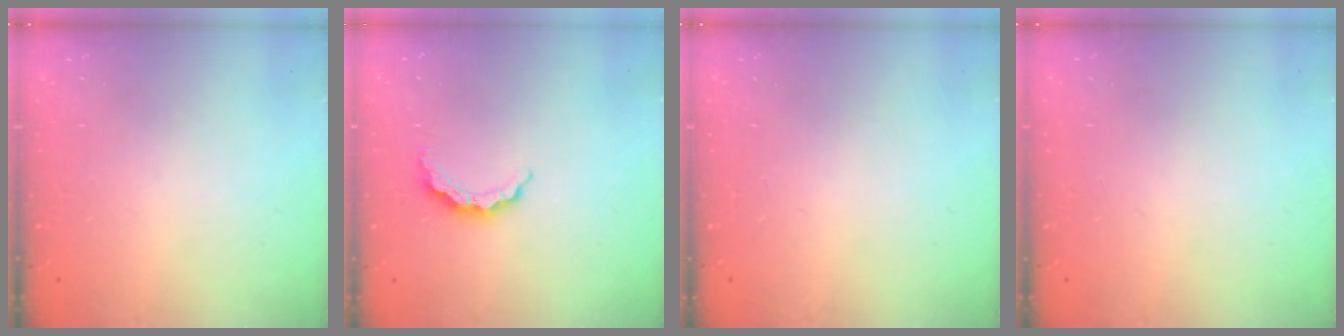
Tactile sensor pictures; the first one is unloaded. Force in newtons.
{"total": 5.6, "press": 5.6, "slide": 0.7}
{"total": 0.0}
{"total": 0.0}